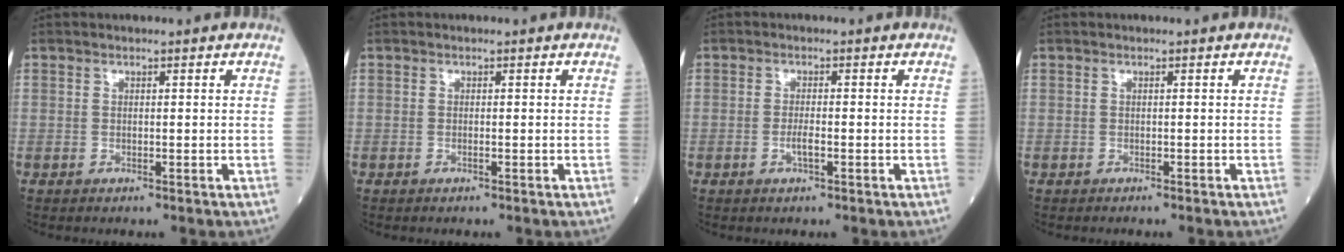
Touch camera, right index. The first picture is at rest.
{"total": 0.0}
{"total": 1.8, "force": [-0.6, 0.2, 1.7], "torque": [-0.034, -0.001, -0.010]}
{"total": 0.9, "force": [-0.7, 0.0, 0.5], "torque": [-0.009, 0.000, -0.007]}